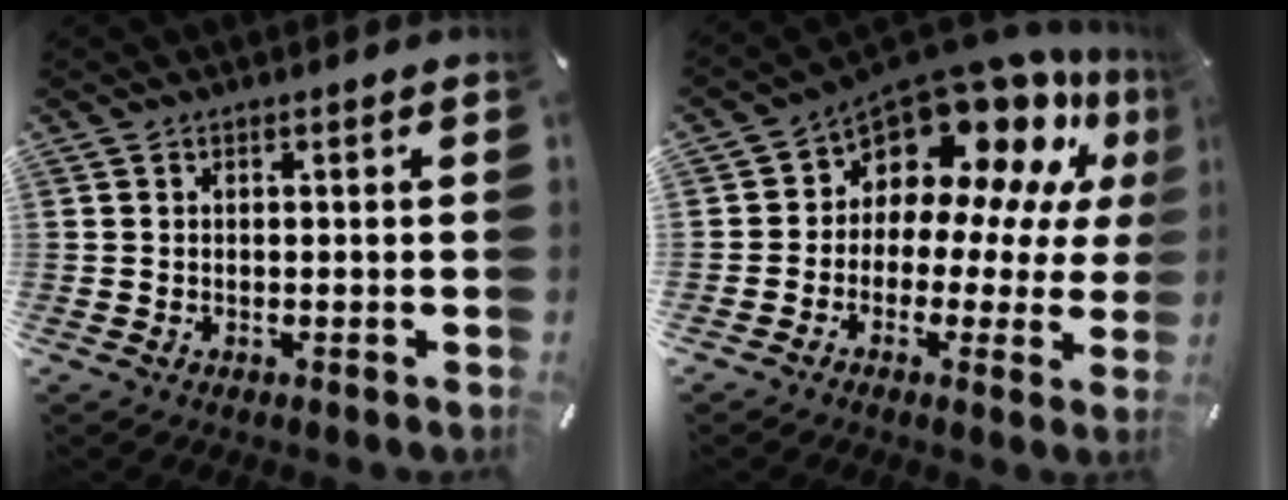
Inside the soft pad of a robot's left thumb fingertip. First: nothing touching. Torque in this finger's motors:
{"motor_torque": [2.50, 2.51, 0.85, 0.34, 0.08]}